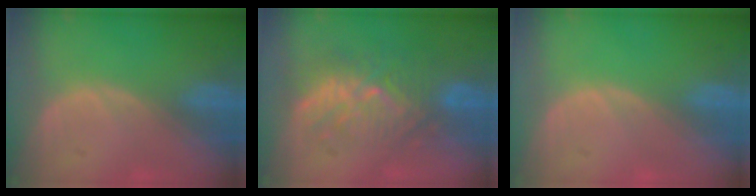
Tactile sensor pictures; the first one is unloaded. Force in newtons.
{"total": 9.3, "press": 8.9, "slide": 2.6}
{"total": 0.0}